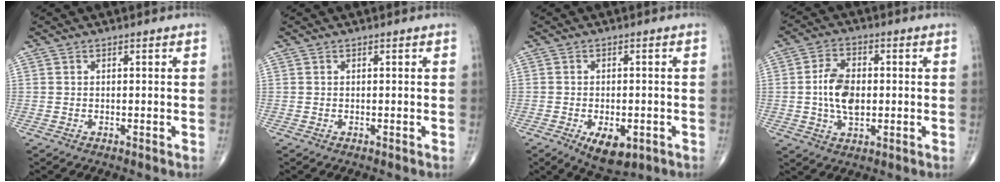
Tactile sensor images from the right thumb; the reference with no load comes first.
{"total": 0.0}
{"total": 7.3, "force": [-3.0, 3.7, 5.5], "torque": [-0.075, 0.000, -0.035]}
{"total": 8.7, "force": [-0.2, 5.2, 6.9], "torque": [-0.118, 0.005, -0.006]}